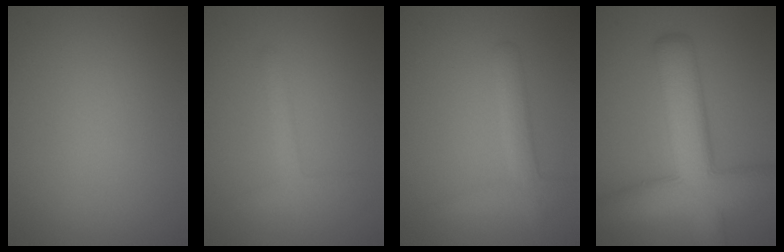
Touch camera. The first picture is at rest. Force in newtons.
{"total": 1.8, "press": 1.8, "slide": 0.1}
{"total": 2.6, "press": 2.6, "slide": 0.2}
{"total": 9.6, "press": 9.6, "slide": 0.4}